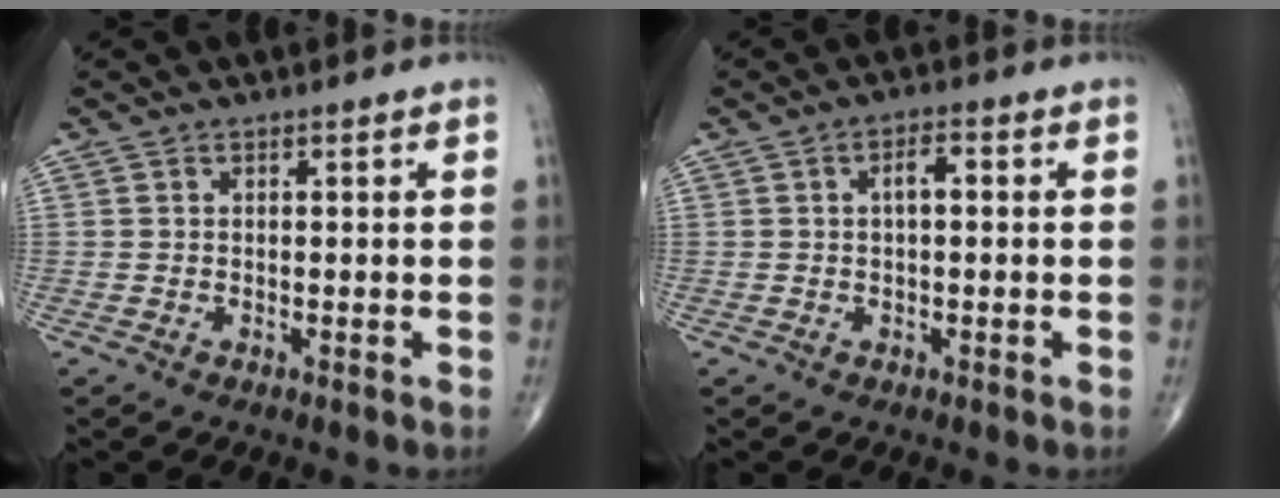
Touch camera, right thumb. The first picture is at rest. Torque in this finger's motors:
{"motor_torque": [0.47, 1.39, 0.35, -0.12, -0.04]}